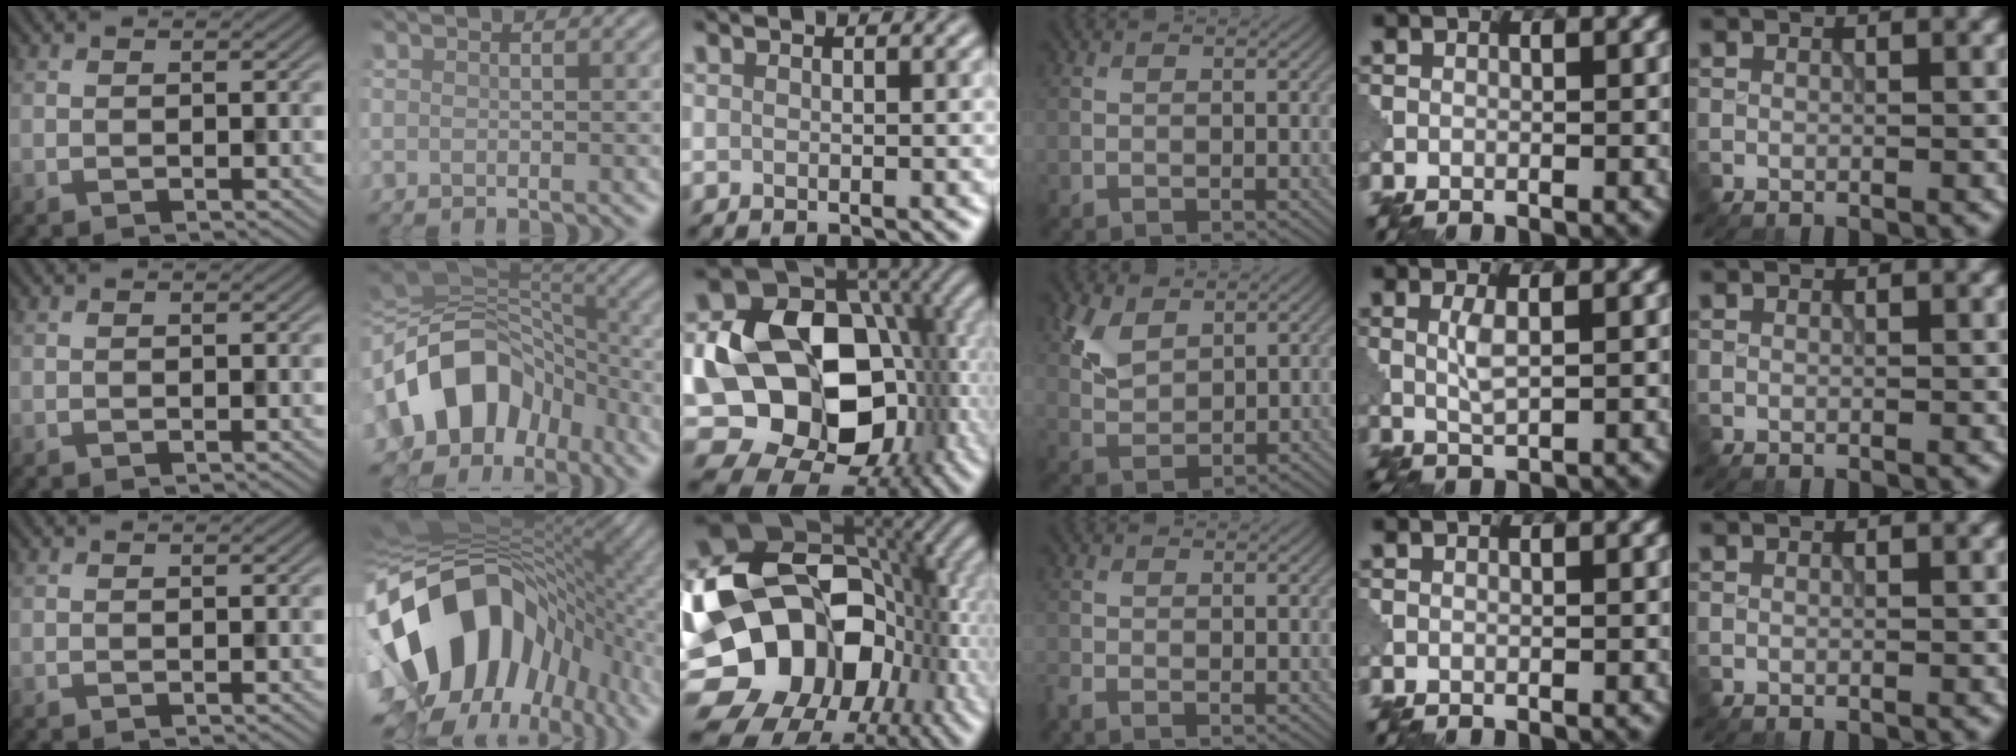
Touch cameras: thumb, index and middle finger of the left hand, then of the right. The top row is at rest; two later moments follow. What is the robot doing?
{"motion": "assemble", "object": "puzzle pieces"}